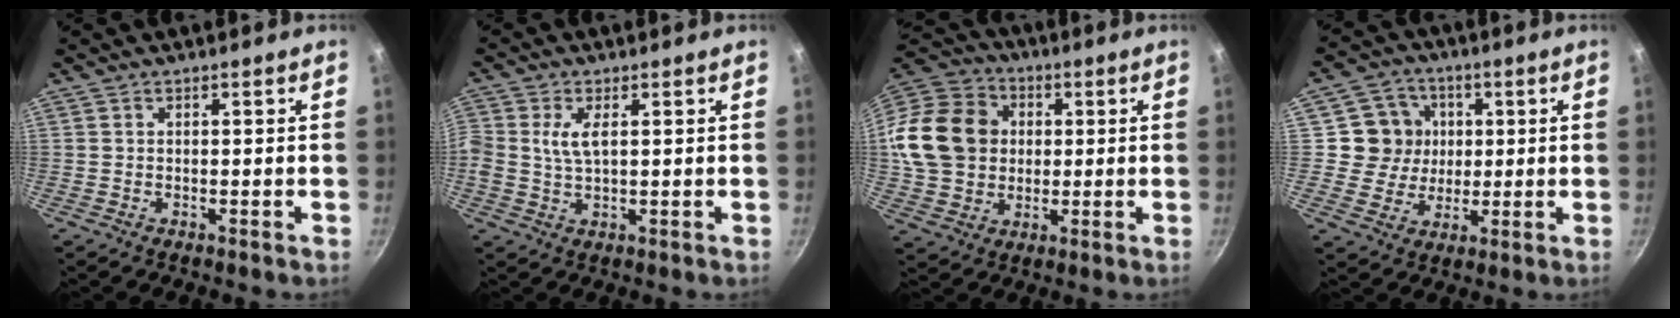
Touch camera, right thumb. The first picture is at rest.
{"total": 4.8, "force": [1.0, 2.5, 3.9], "torque": [-0.082, 0.006, 0.019]}
{"total": 18.4, "force": [1.9, 15.4, 10.0], "torque": [-0.170, 0.028, 0.033]}
{"total": 9.5, "force": [1.7, 9.1, 2.3], "torque": [-0.003, 0.001, 0.023]}